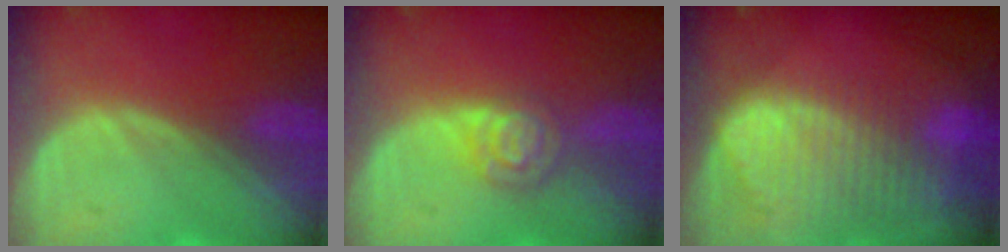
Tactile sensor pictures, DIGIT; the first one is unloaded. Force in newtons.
{"total": 4.6, "press": 4.2, "slide": 2.1}
{"total": 10.5, "press": 9.0, "slide": 5.5}